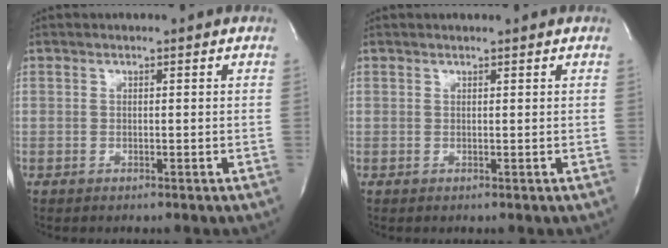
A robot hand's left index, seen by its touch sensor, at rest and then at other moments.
{"total": 0.6, "force": [0.6, 0.1, 0.2], "torque": [-0.011, 0.001, 0.010]}